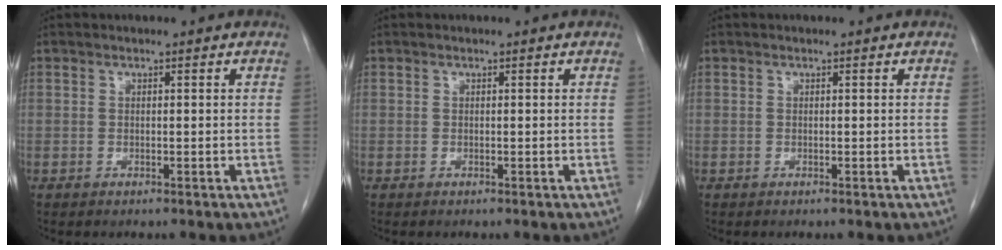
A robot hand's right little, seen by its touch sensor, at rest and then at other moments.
{"total": 0.0}
{"total": 0.0}